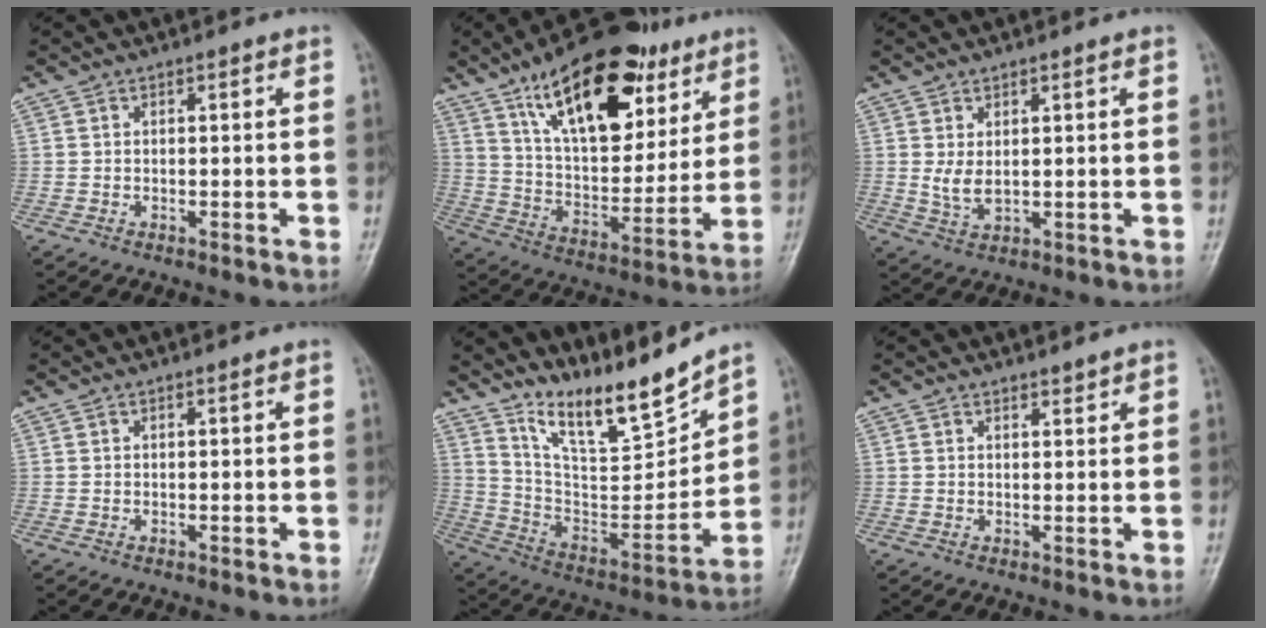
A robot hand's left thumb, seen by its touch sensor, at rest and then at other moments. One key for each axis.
{"total": 24.8, "fx": 13.5, "fy": 11.6, "fz": 17.3, "tx": -0.230, "ty": -0.038, "tz": 0.227}
{"total": 3.5, "fx": 0.8, "fy": 1.7, "fz": 3.0, "tx": -0.056, "ty": -0.010, "tz": 0.025}
{"total": 0.0}
{"total": 15.9, "fx": 13.6, "fy": 2.9, "fz": 7.9, "tx": -0.096, "ty": -0.093, "tz": 0.253}
{"total": 1.1, "fx": 1.1, "fy": 0.2, "fz": 0.2, "tx": 0.000, "ty": -0.011, "tz": 0.017}